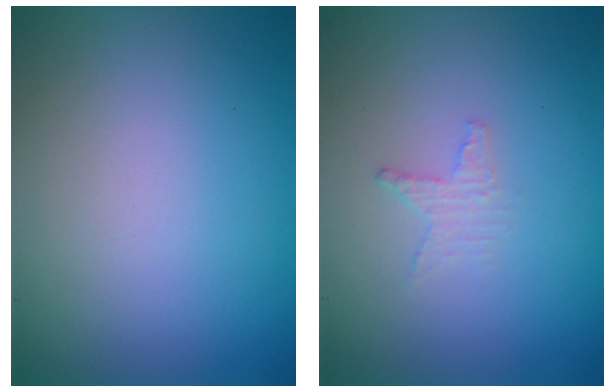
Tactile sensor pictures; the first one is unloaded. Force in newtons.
{"total": 1.2, "press": 1.2, "slide": 0.4}